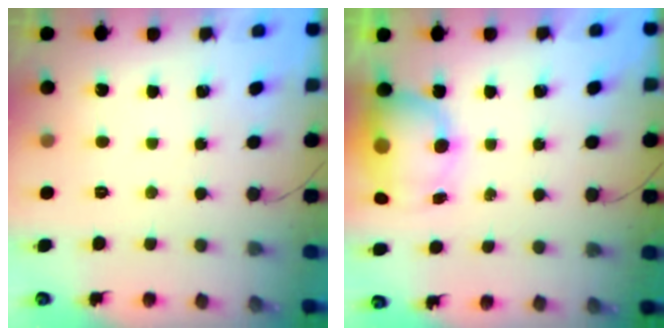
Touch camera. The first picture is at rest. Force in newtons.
{"total": 11.6, "press": 8.7, "slide": 7.6}